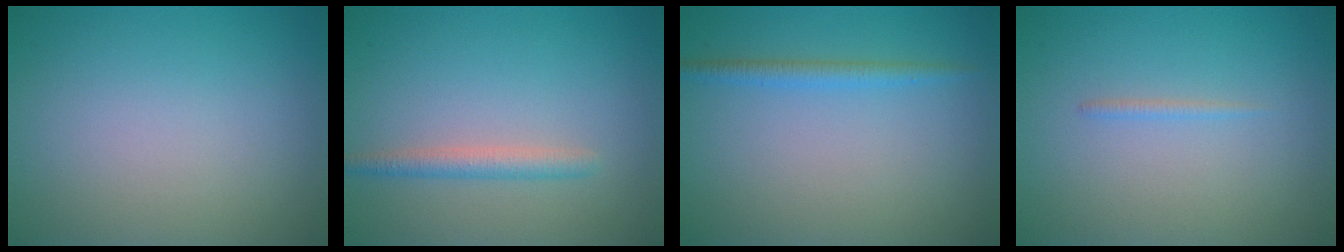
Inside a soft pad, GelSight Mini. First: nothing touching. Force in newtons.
{"total": 1.8, "press": 1.8, "slide": 0.1}
{"total": 1.6, "press": 1.6, "slide": 0.0}
{"total": 0.6, "press": 0.6, "slide": 0.0}